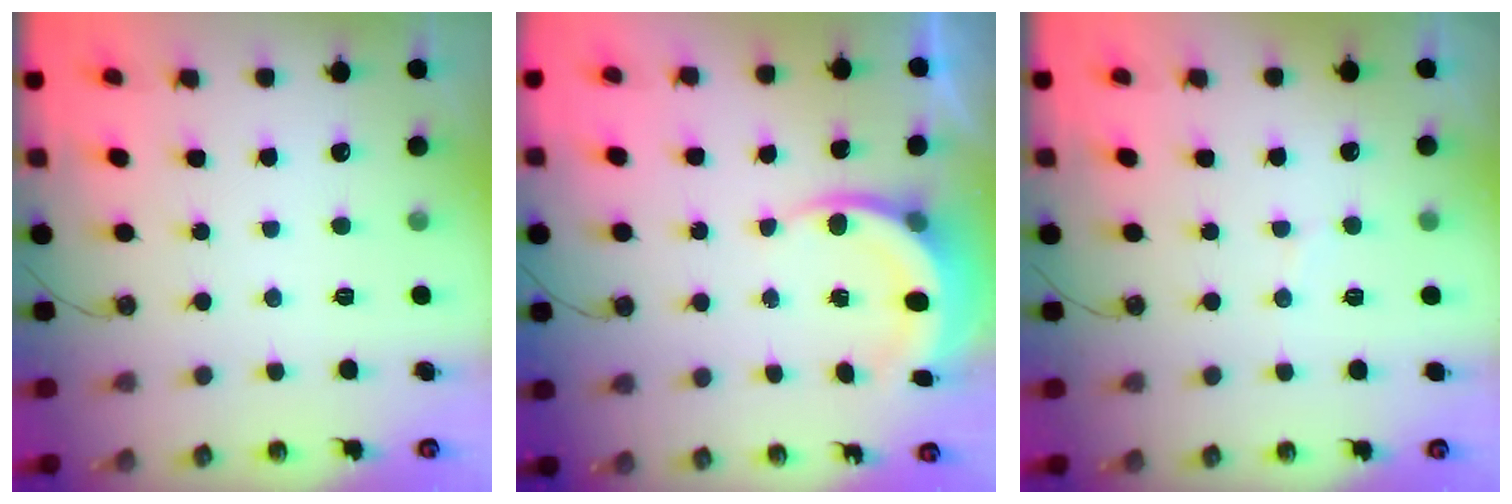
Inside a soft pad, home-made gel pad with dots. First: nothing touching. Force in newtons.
{"total": 5.5, "press": 5.2, "slide": 1.9}
{"total": 2.9, "press": 2.7, "slide": 1.1}